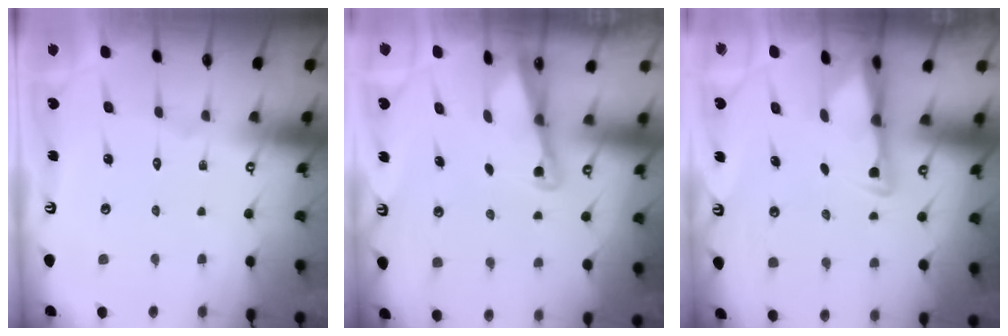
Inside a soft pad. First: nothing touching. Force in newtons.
{"total": 2.2, "press": 2.2, "slide": 0.3}
{"total": 3.2, "press": 3.1, "slide": 0.5}